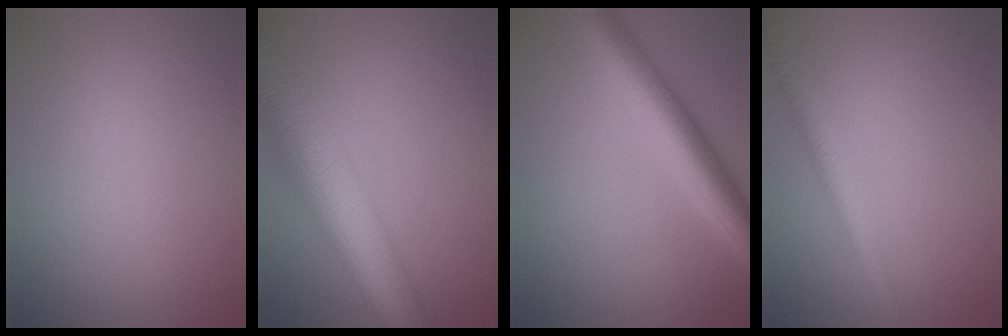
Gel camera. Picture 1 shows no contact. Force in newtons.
{"total": 11.5, "press": 11.5, "slide": 0.6}
{"total": 7.2, "press": 7.2, "slide": 0.2}
{"total": 2.8, "press": 2.8, "slide": 0.1}